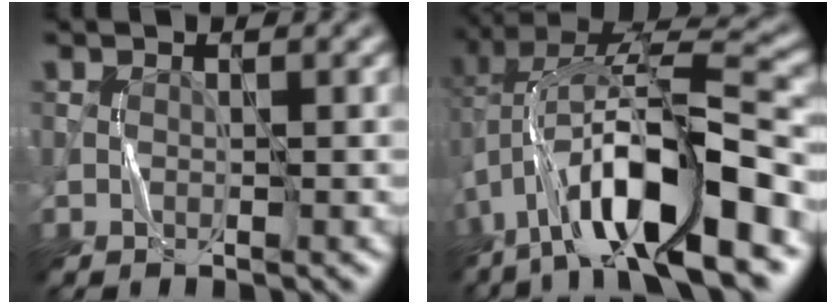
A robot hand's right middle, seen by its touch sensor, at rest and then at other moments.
{"total": 13.8, "force": [-4.3, 4.6, 12.3], "torque": [-0.221, 0.015, -0.072]}